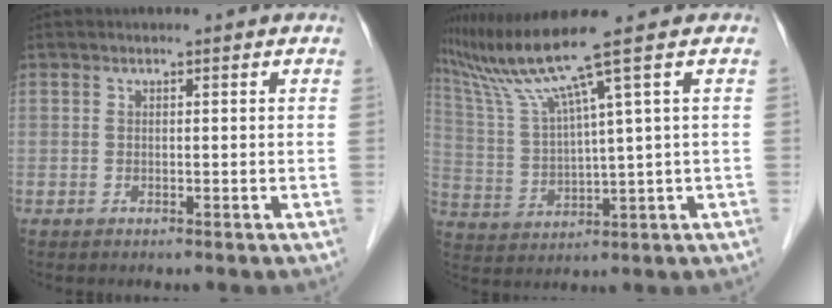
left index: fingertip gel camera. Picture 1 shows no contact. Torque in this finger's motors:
{"motor_torque": [0.71, -1.42, 0.24, 0.21]}